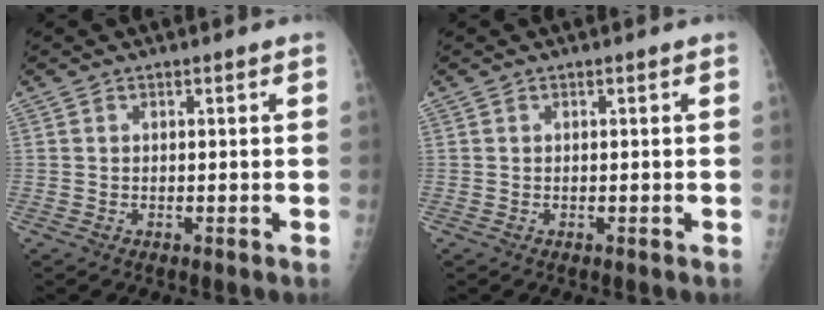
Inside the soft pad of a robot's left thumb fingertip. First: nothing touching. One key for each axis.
{"total": 0.0}